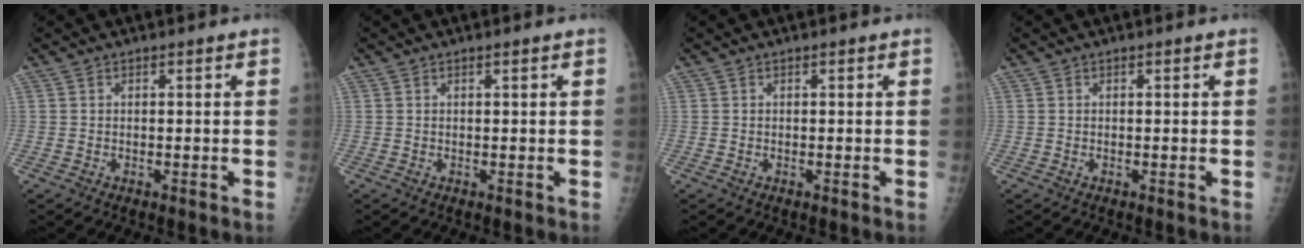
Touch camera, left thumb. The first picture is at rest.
{"total": 0.0}
{"total": 0.0}
{"total": 0.0}